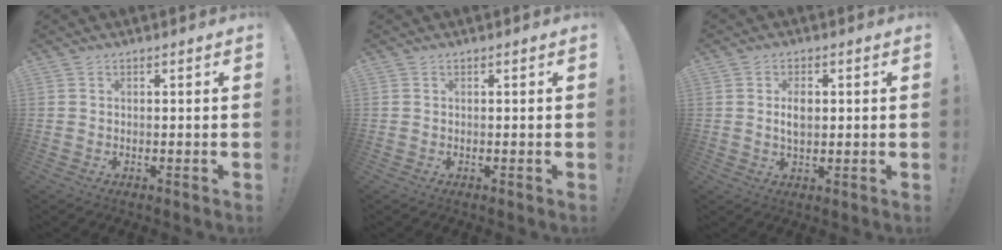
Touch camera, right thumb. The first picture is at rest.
{"total": 0.0}
{"total": 4.5, "force": [0.6, 2.6, 3.6], "torque": [-0.053, 0.001, 0.006]}